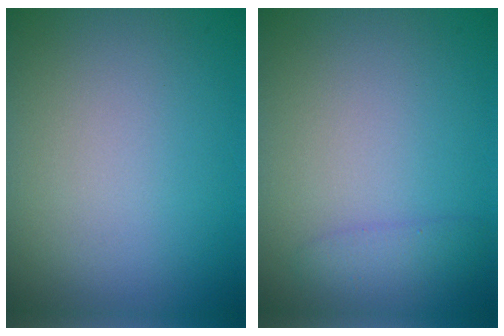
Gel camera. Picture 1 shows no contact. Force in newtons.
{"total": 1.5, "press": 1.5, "slide": 0.1}